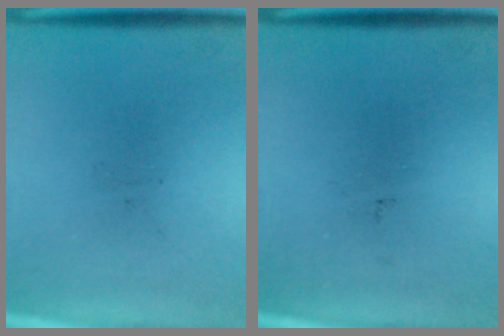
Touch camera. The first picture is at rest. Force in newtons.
{"total": 0.0}